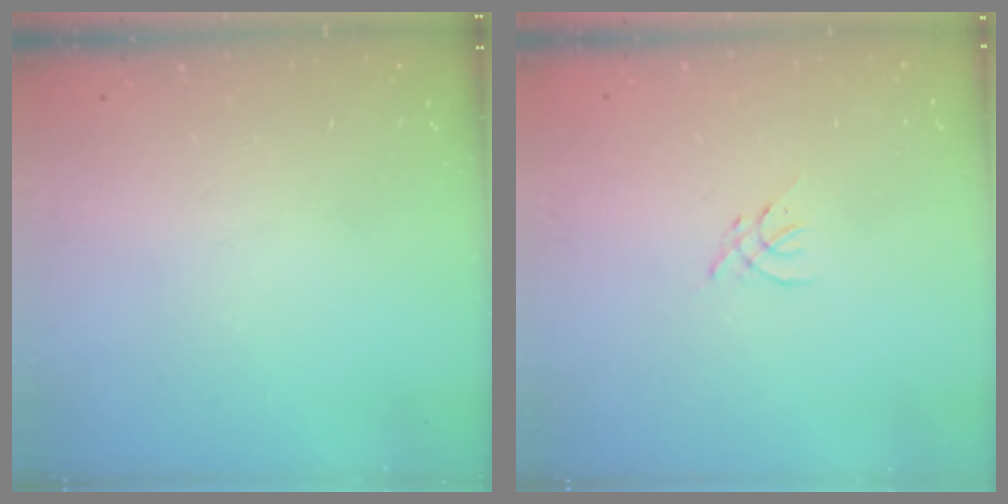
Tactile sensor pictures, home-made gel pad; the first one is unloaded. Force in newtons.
{"total": 0.0}